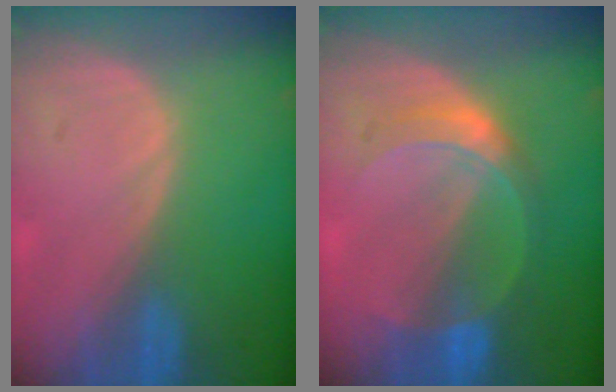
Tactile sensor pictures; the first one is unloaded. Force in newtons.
{"total": 5.6, "press": 5.6, "slide": 0.0}